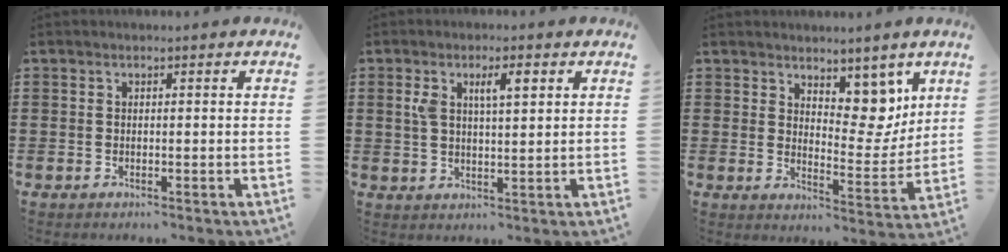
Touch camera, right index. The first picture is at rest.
{"total": 4.7, "force": [1.7, 1.7, 4.0], "torque": [-0.076, 0.006, 0.025]}
{"total": 7.8, "force": [5.6, 4.0, 3.7], "torque": [-0.057, -0.031, 0.096]}